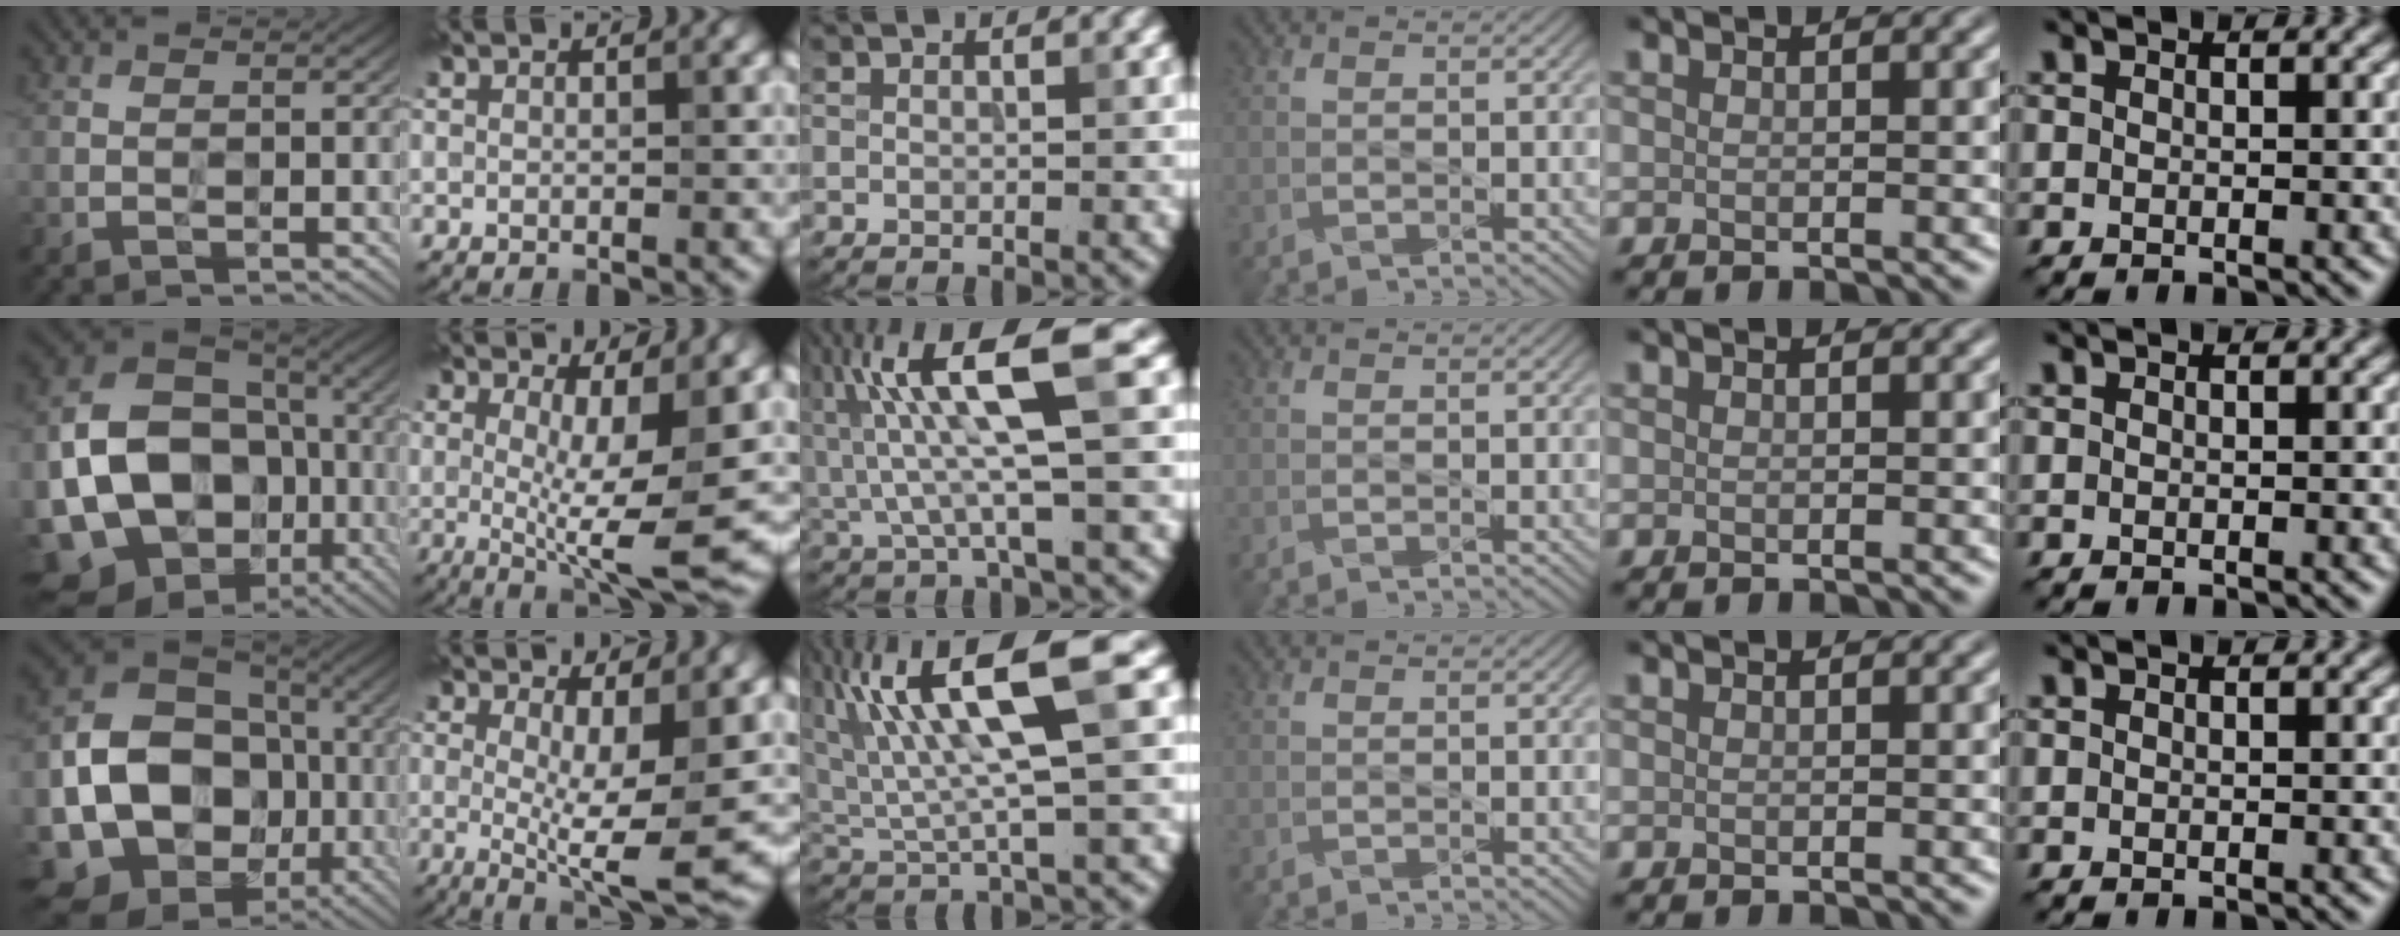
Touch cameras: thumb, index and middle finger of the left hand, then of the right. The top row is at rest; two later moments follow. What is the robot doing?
{"motion": "wipe", "object": "mirror"}